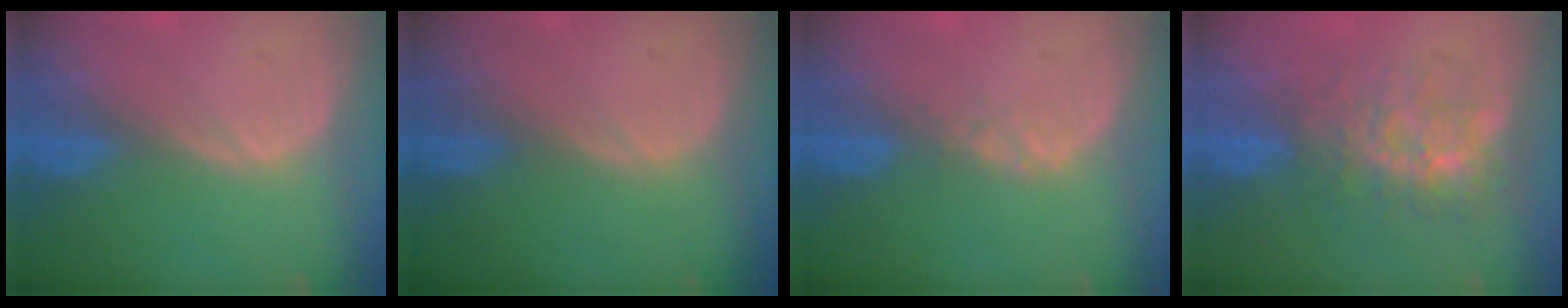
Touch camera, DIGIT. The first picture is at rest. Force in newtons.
{"total": 0.0}
{"total": 1.0, "press": 1.0, "slide": 0.2}
{"total": 8.7, "press": 7.5, "slide": 4.4}